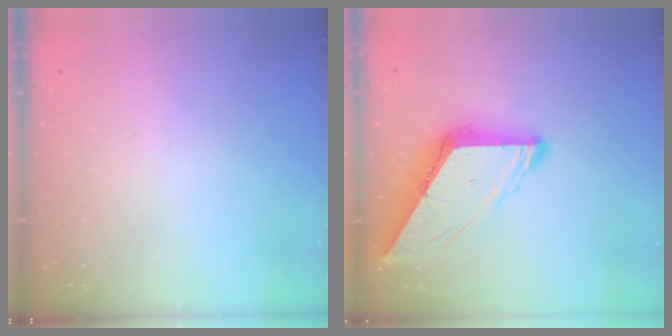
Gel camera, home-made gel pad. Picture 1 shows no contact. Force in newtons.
{"total": 10.6, "press": 10.5, "slide": 1.3}